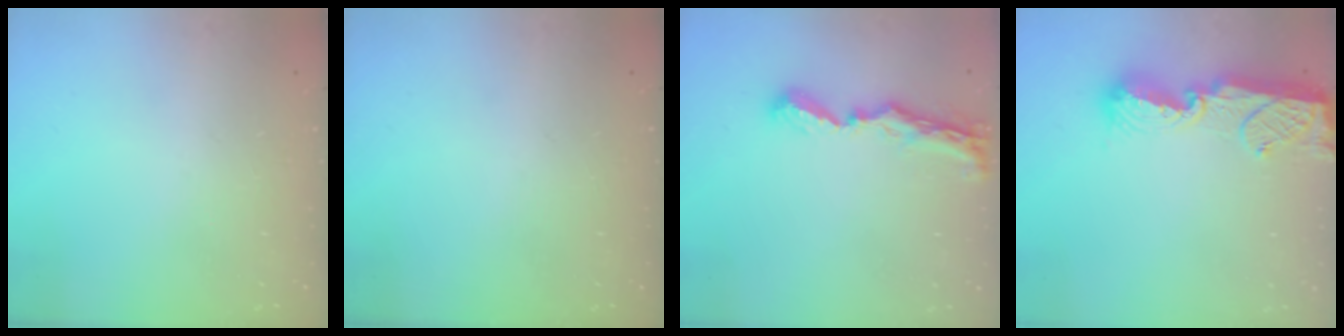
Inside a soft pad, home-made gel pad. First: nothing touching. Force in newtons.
{"total": 0.0}
{"total": 8.7, "press": 8.7, "slide": 0.7}
{"total": 11.0, "press": 11.0, "slide": 0.6}